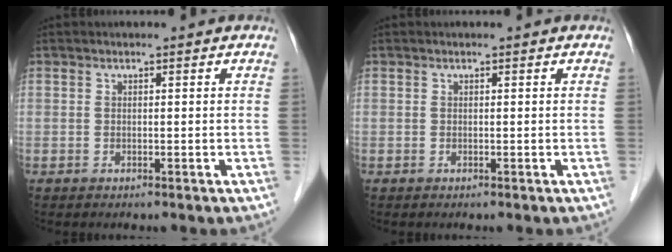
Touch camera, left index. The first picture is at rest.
{"total": 0.0}